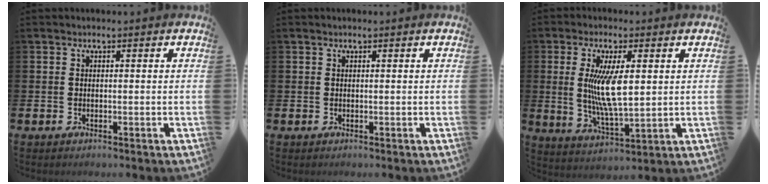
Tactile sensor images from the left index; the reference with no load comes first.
{"total": 0.0}
{"total": 8.5, "force": [2.1, 2.7, 7.8], "torque": [-0.148, -0.002, 0.031]}